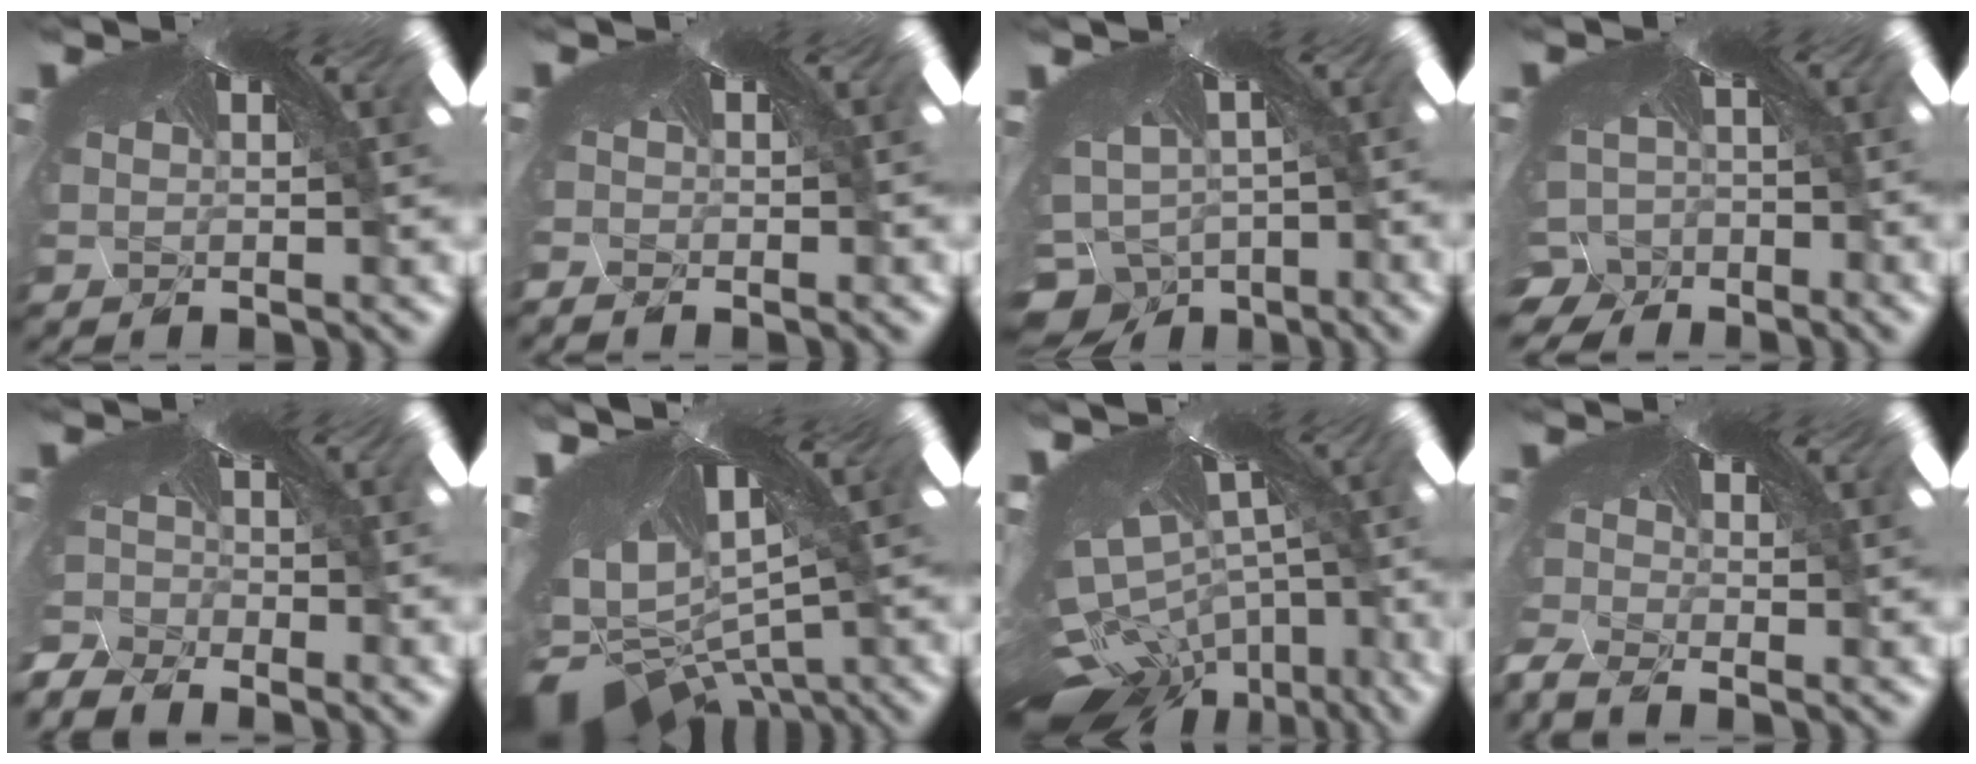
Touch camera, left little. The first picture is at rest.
{"total": 1.8, "force": [-1.4, -1.0, -0.5], "torque": [0.007, -0.008, -0.011]}
{"total": 9.2, "force": [-8.9, 2.4, -0.2], "torque": [-0.006, -0.097, -0.108]}
{"total": 7.3, "force": [-6.8, 2.4, 0.8], "torque": [-0.032, -0.067, -0.085]}
{"total": 10.4, "force": [-10.4, 0.3, 1.0], "torque": [-0.013, -0.062, -0.152]}
{"total": 7.4, "force": [-7.4, 0.5, 0.5], "torque": [-0.068, -0.100, -0.090]}
{"total": 10.4, "force": [-10.4, 0.4, -0.4], "torque": [-0.011, -0.092, -0.136]}
{"total": 5.7, "force": [-5.7, 0.1, 0.9], "torque": [-0.032, -0.065, -0.055]}